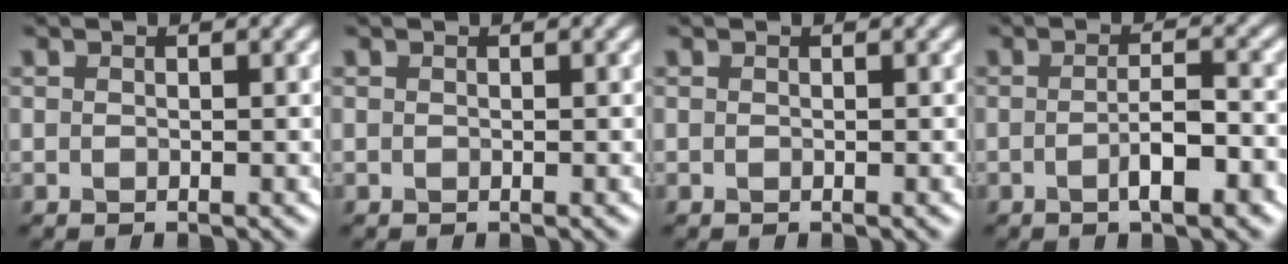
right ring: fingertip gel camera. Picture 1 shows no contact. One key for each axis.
{"total": 0.0}
{"total": 0.0}
{"total": 3.7, "fx": -1.1, "fy": 0.9, "fz": 3.4, "tx": -0.059, "ty": 0.002, "tz": -0.019}